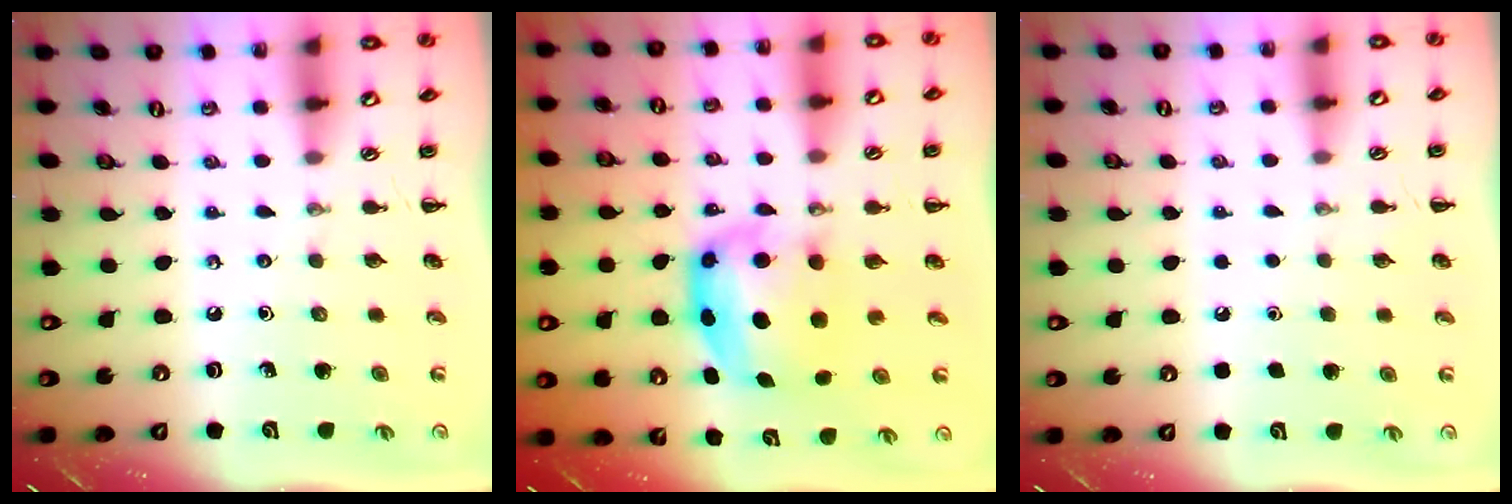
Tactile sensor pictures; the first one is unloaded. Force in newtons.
{"total": 6.0, "press": 5.9, "slide": 0.8}
{"total": 1.7, "press": 1.6, "slide": 0.1}